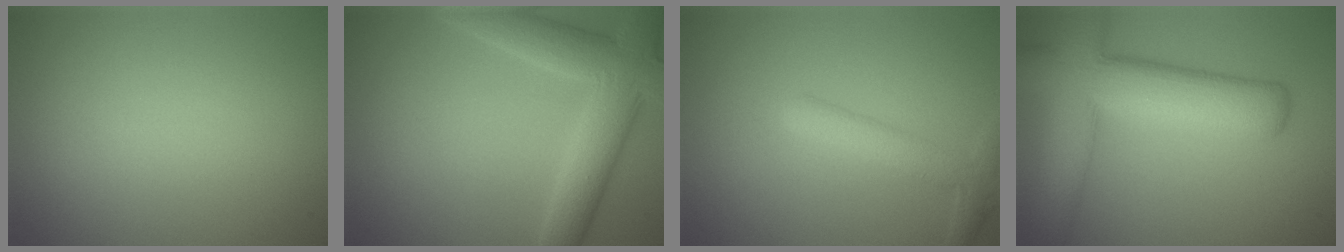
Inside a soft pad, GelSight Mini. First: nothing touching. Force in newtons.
{"total": 6.3, "press": 6.3, "slide": 0.5}
{"total": 2.6, "press": 2.6, "slide": 0.1}
{"total": 9.4, "press": 9.3, "slide": 0.6}